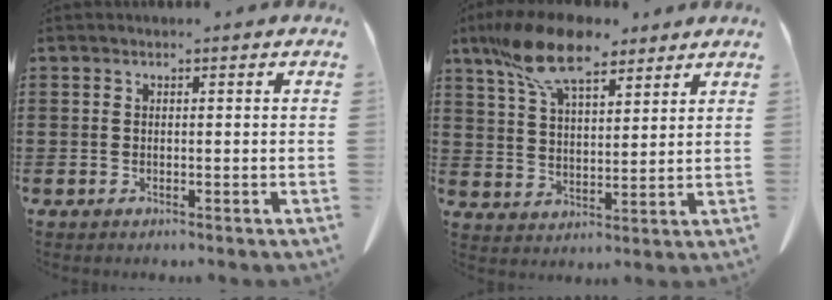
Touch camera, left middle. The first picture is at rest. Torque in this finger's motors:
{"motor_torque": [2.14, 0.00, 1.05, 0.21]}